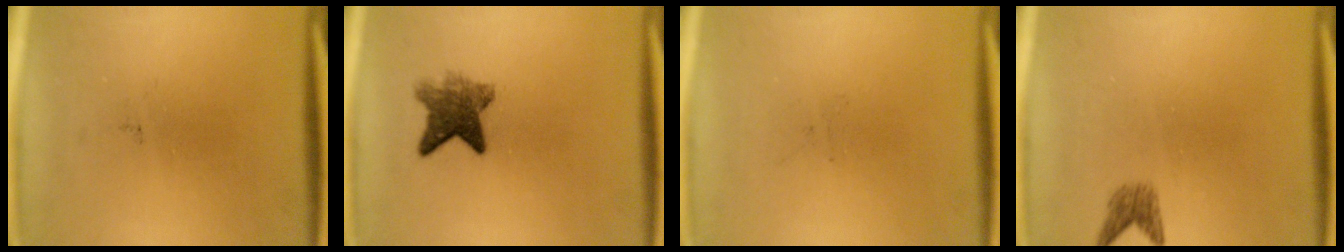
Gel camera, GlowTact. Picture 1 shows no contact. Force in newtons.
{"total": 5.6}
{"total": 0.0}
{"total": 1.8}